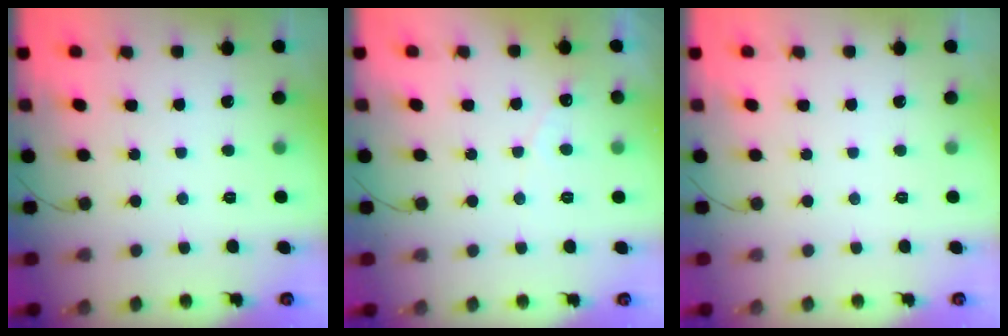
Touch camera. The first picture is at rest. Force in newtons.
{"total": 2.7, "press": 2.7, "slide": 0.1}
{"total": 0.0}